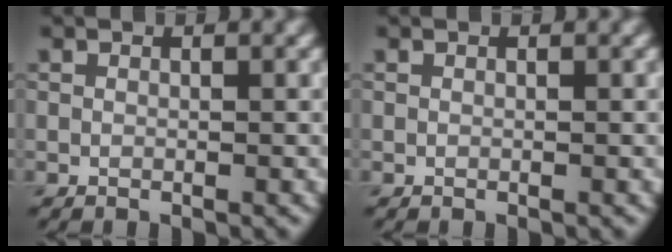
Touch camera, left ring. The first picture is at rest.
{"total": 0.0}